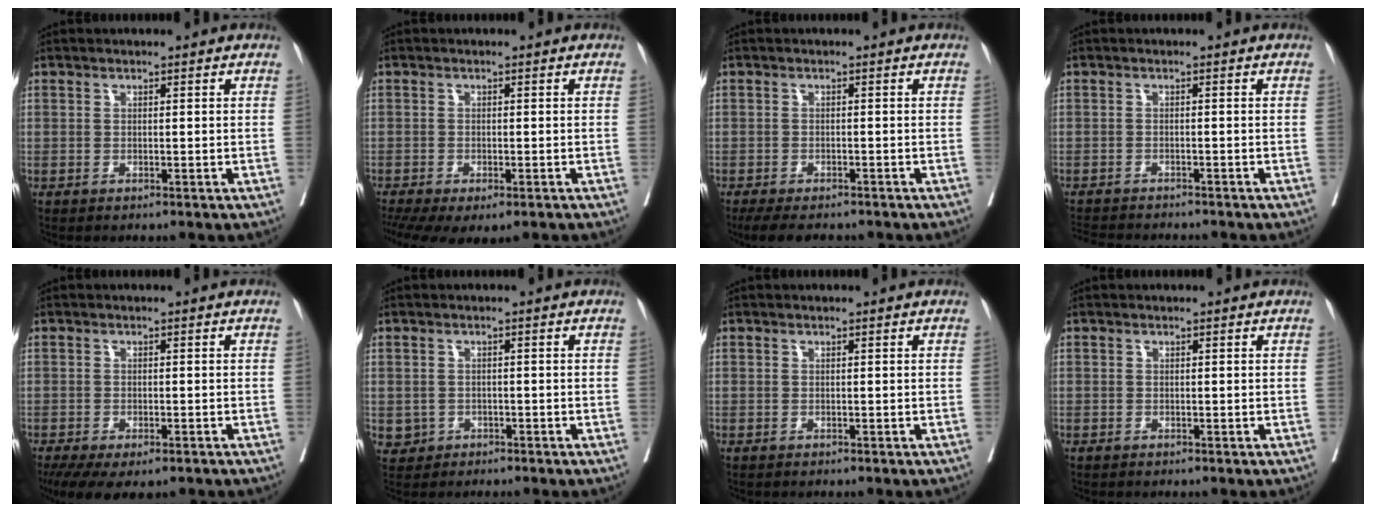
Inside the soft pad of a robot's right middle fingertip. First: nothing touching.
{"total": 9.5, "force": [-6.4, 3.8, 5.9], "torque": [-0.118, -0.010, -0.094]}
{"total": 7.4, "force": [-6.1, 2.5, 3.4], "torque": [-0.041, -0.007, -0.087]}
{"total": 8.0, "force": [-7.4, 1.7, 2.7], "torque": [-0.040, -0.007, -0.105]}
{"total": 9.7, "force": [-6.6, 4.0, 5.8], "torque": [-0.106, -0.014, -0.097]}
{"total": 2.3, "force": [-1.0, 2.1, 0.3], "torque": [-0.001, 0.008, -0.013]}
{"total": 0.0}
{"total": 0.6, "force": [0.0, 0.6, -0.1], "torque": [0.010, 0.006, -0.004]}